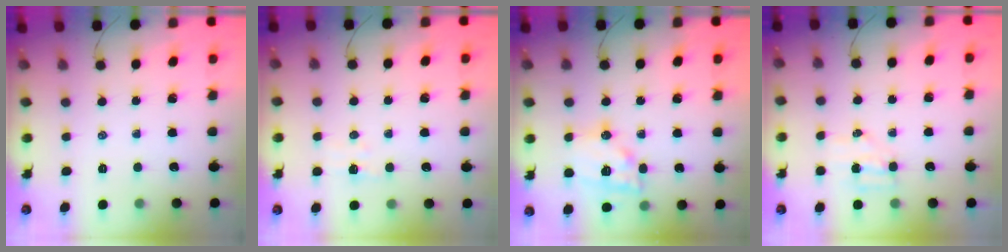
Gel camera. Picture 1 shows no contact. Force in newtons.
{"total": 3.0, "press": 2.9, "slide": 0.7}
{"total": 15.0, "press": 14.8, "slide": 2.2}
{"total": 4.5, "press": 4.5, "slide": 0.9}